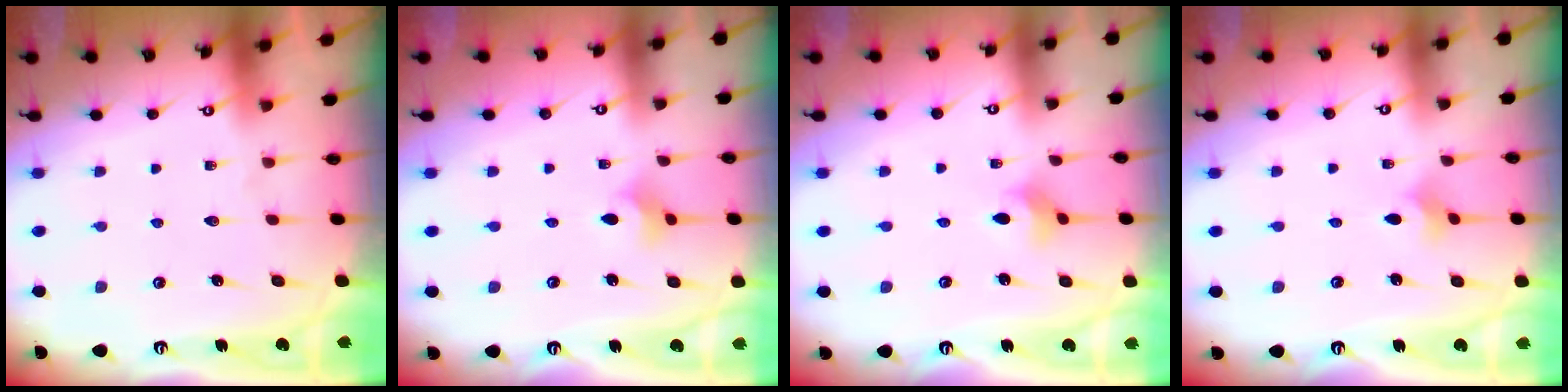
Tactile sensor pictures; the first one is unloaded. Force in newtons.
{"total": 3.8, "press": 3.7, "slide": 0.7}
{"total": 3.5, "press": 3.4, "slide": 0.8}
{"total": 1.9, "press": 1.8, "slide": 0.5}